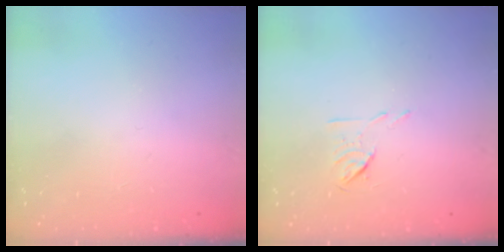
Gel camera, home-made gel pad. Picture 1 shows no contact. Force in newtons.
{"total": 5.8, "press": 5.7, "slide": 1.2}